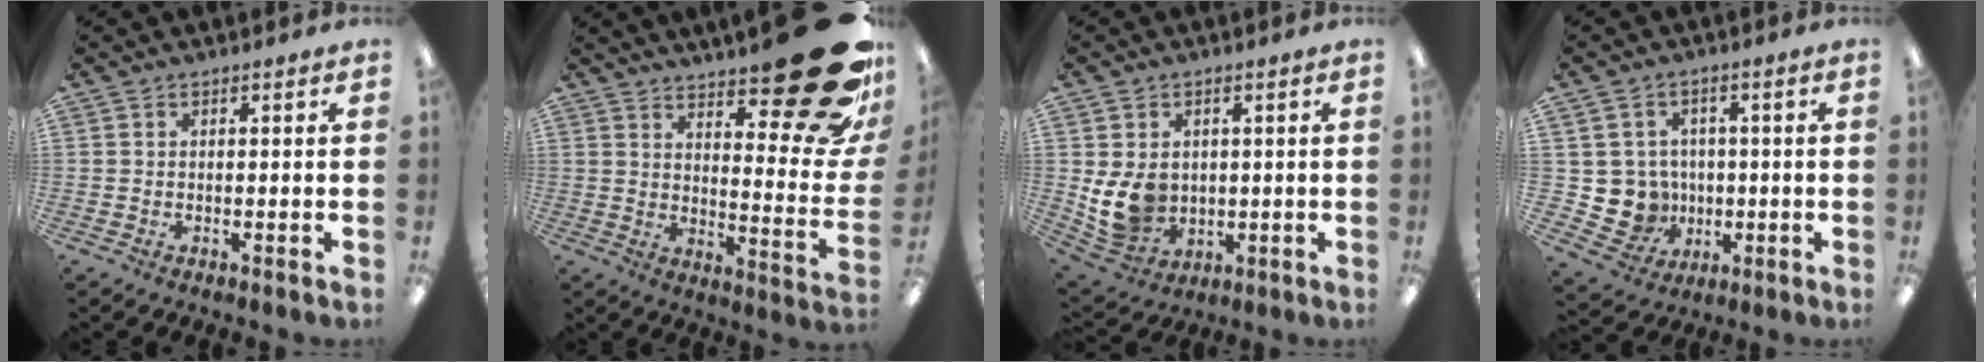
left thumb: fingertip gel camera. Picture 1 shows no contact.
{"total": 22.5, "force": [14.0, 6.8, 16.3], "torque": [-0.189, -0.107, 0.230]}
{"total": 9.7, "force": [0.4, 8.1, 5.3], "torque": [-0.118, -0.003, 0.011]}
{"total": 7.6, "force": [0.1, 7.5, 1.1], "torque": [-0.050, 0.001, 0.016]}